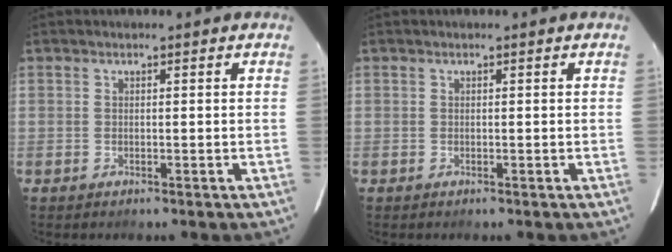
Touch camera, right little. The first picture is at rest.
{"total": 0.0}